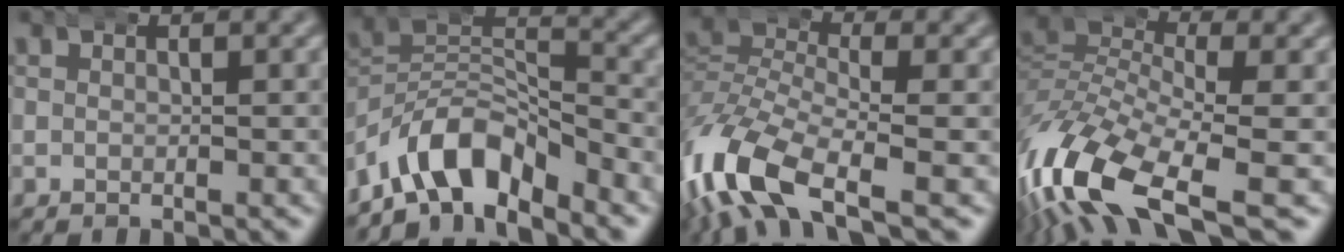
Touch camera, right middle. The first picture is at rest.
{"total": 8.2, "force": [-4.7, 4.8, 4.8], "torque": [-0.091, -0.026, -0.076]}
{"total": 7.9, "force": [-4.0, 4.1, 5.4], "torque": [-0.142, -0.030, -0.059]}
{"total": 10.4, "force": [-4.2, 5.7, 7.6], "torque": [-0.189, -0.051, -0.051]}